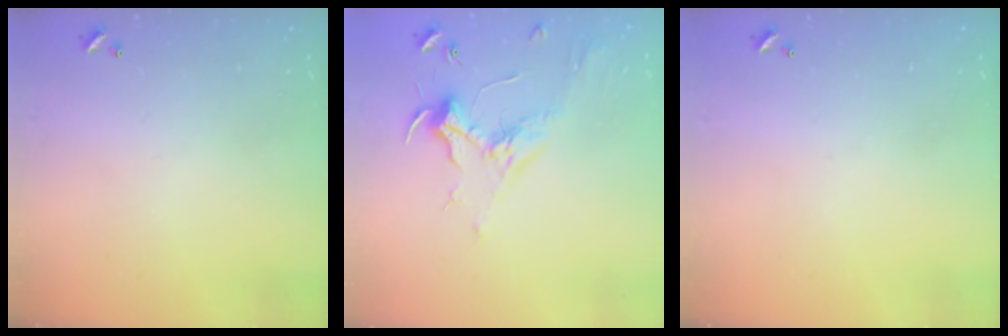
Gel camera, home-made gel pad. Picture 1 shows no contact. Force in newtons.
{"total": 1.8, "press": 1.7, "slide": 0.7}
{"total": 0.0}